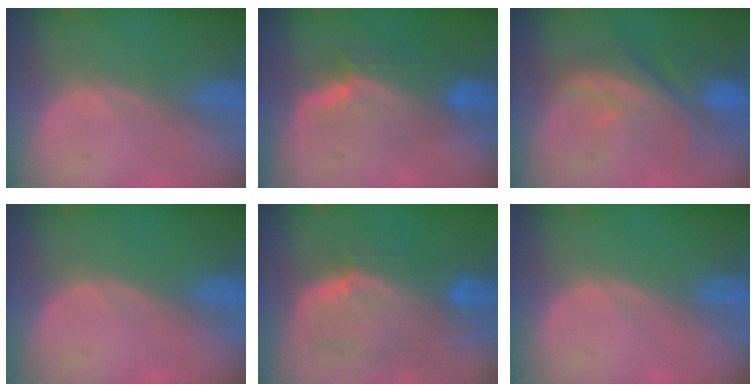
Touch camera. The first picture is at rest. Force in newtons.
{"total": 7.5, "press": 6.9, "slide": 3.0}
{"total": 10.1, "press": 8.9, "slide": 4.7}
{"total": 0.0}
{"total": 10.2, "press": 8.9, "slide": 5.0}
{"total": 0.0}